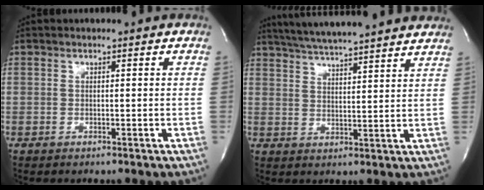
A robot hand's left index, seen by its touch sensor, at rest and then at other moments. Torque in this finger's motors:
{"motor_torque": [0.19, -0.31, 0.59, 0.13]}